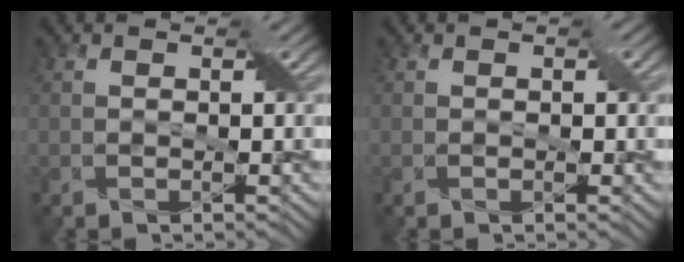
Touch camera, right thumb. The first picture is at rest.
{"total": 0.9, "force": [0.1, 0.5, 0.8], "torque": [-0.010, 0.000, 0.002]}